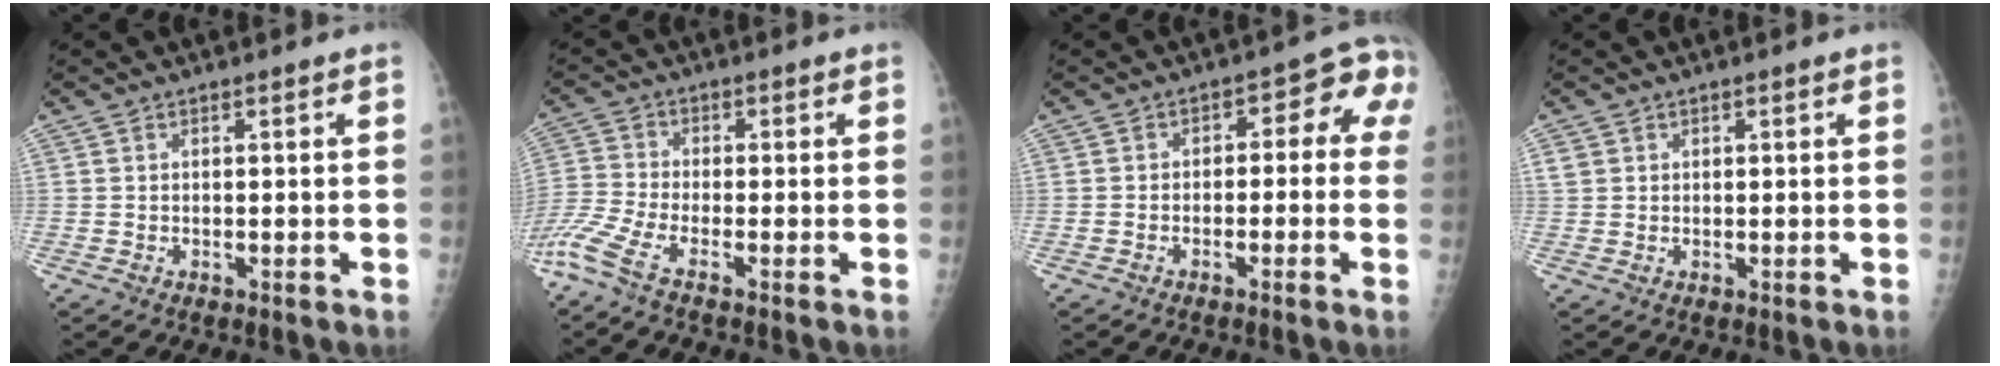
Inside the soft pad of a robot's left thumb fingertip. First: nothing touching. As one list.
[{"total": 7.1, "force": [-4.8, 0.8, 5.2], "torque": [-0.143, -0.009, -0.111]}, {"total": 6.7, "force": [-0.5, 4.3, 5.1], "torque": [-0.025, 0.038, -0.018]}, {"total": 1.9, "force": [0.7, 1.8, 0.4], "torque": [0.001, 0.001, 0.016]}]